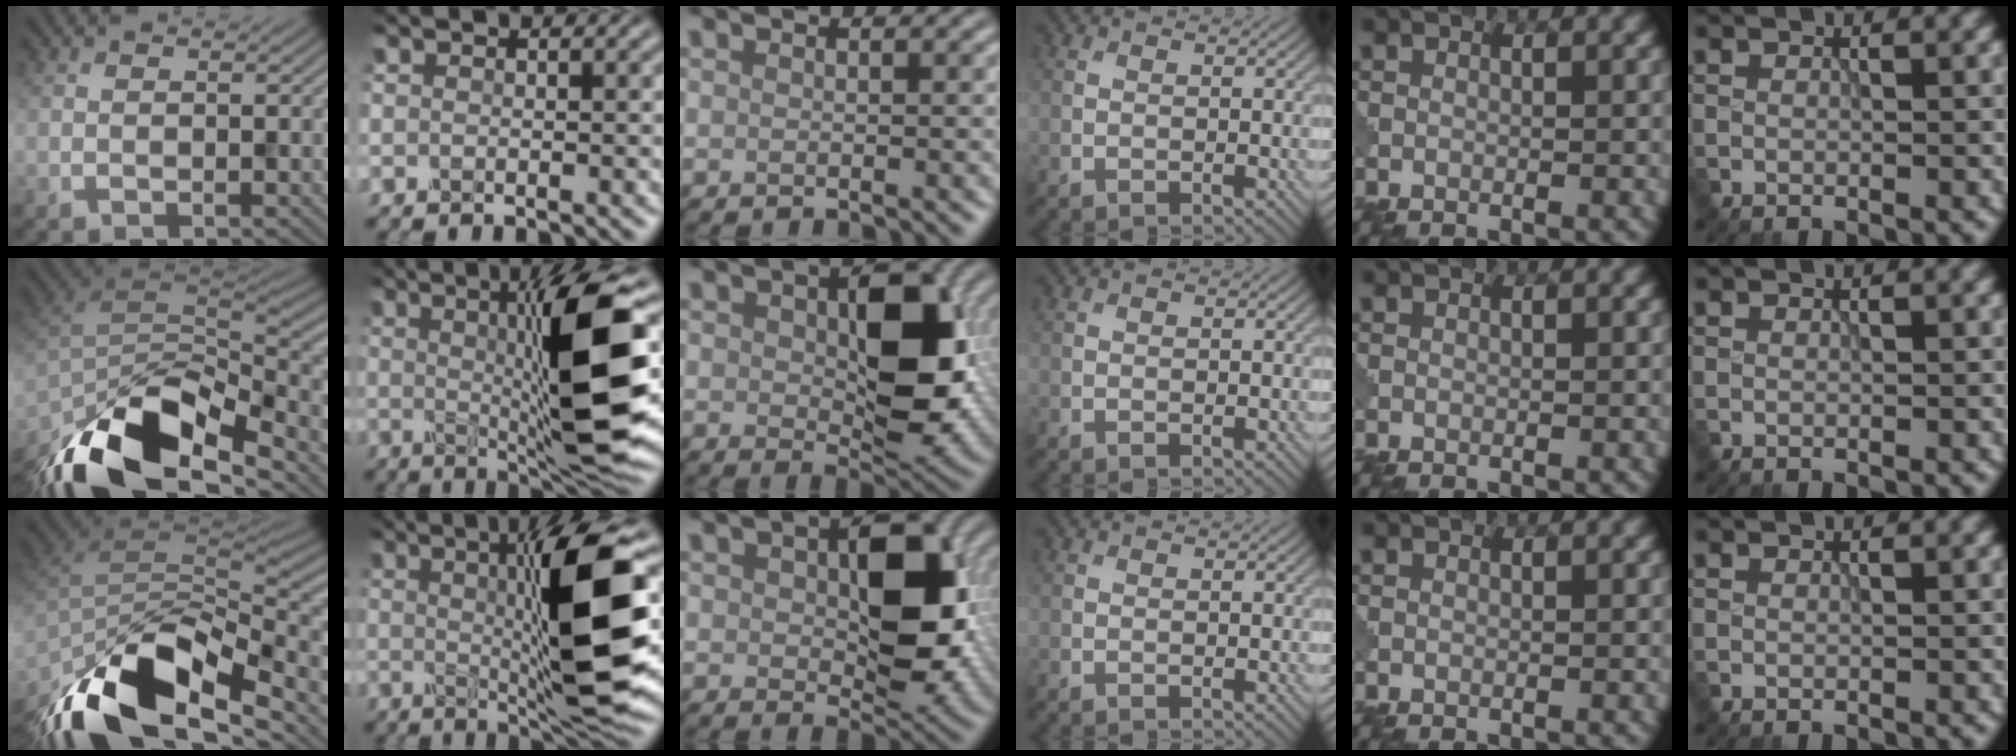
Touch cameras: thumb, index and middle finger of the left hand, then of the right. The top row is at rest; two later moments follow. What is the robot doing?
{"motion": "shake", "object": "sieve"}